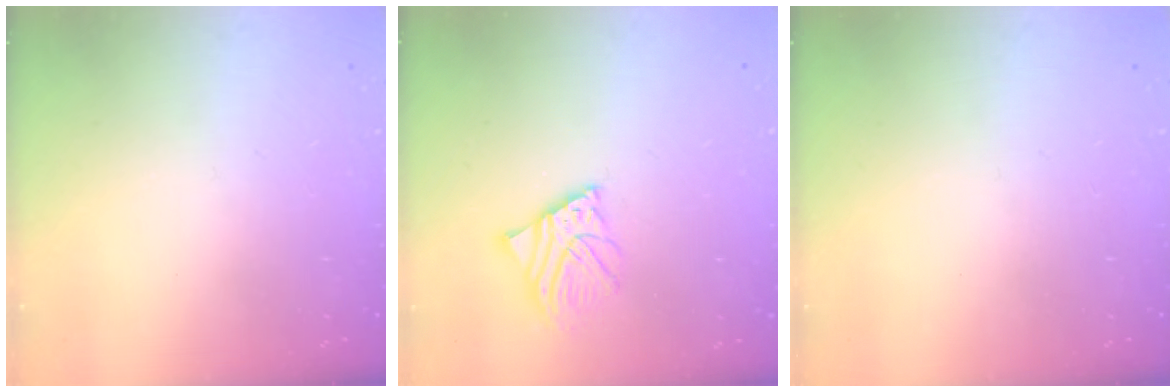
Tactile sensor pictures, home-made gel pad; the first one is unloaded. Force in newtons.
{"total": 6.6, "press": 6.6, "slide": 0.3}
{"total": 0.0}